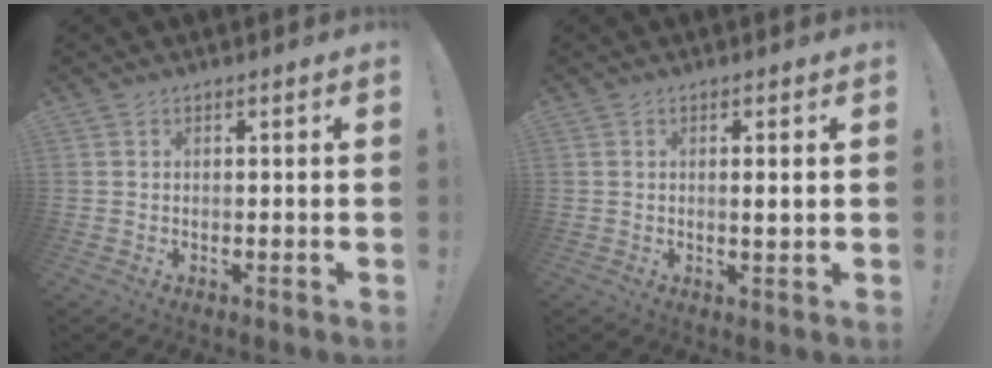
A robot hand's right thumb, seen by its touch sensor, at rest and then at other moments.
{"total": 1.9, "force": [0.2, 0.1, 1.9], "torque": [-0.023, -0.008, -0.001]}